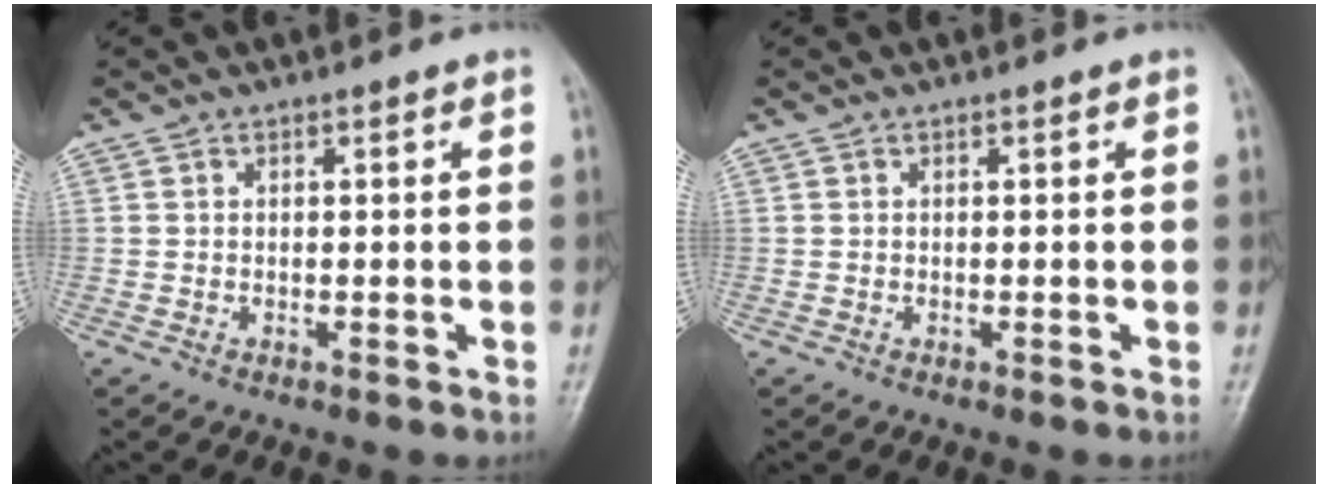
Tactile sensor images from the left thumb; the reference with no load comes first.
{"total": 0.0}